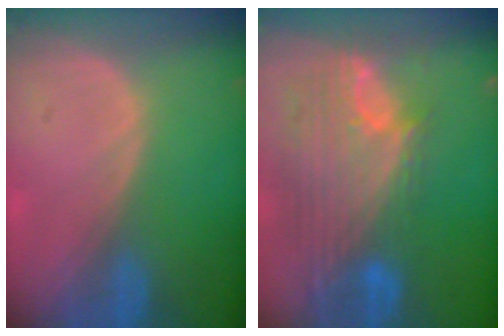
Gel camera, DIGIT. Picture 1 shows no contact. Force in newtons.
{"total": 12.0, "press": 10.1, "slide": 6.4}